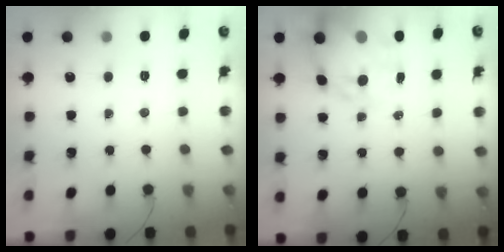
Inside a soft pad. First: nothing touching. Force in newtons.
{"total": 14.2, "press": 13.7, "slide": 3.8}